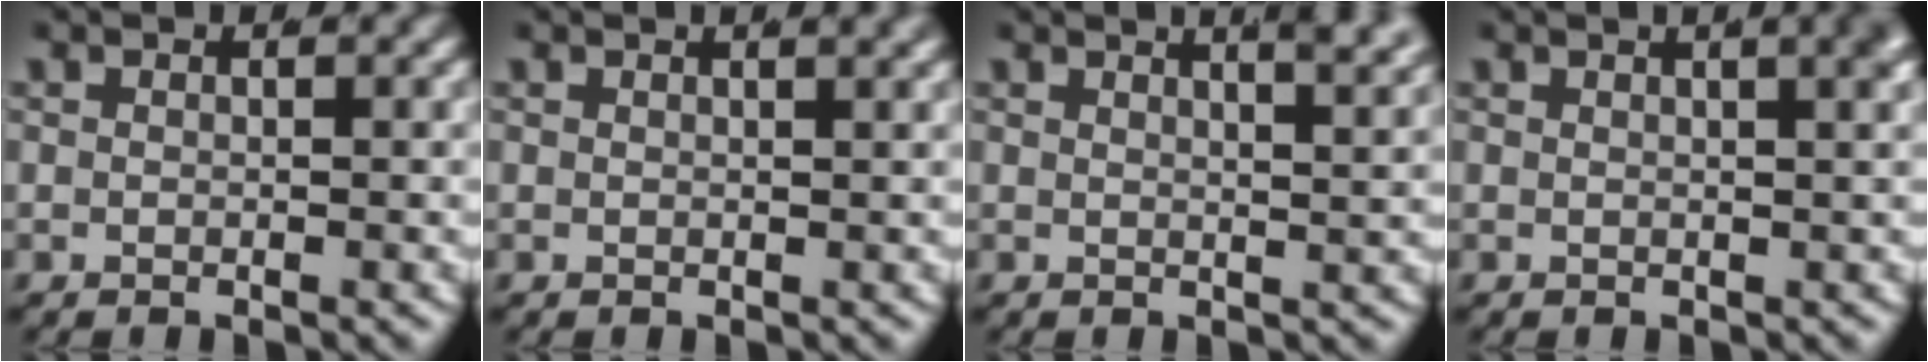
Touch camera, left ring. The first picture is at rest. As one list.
[{"total": 1.3, "force": [0.9, -0.2, 0.9], "torque": [-0.004, 0.007, 0.012]}, {"total": 5.6, "force": [3.6, 1.4, 4.0], "torque": [-0.038, 0.012, 0.052]}, {"total": 3.4, "force": [1.6, 0.7, 2.9], "torque": [-0.019, 0.019, 0.018]}]